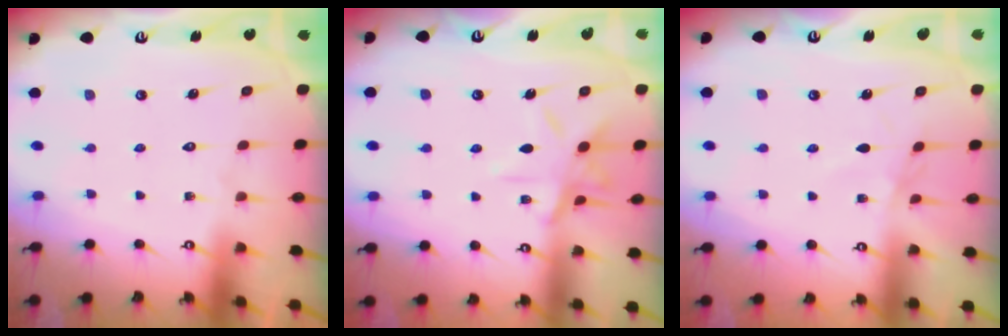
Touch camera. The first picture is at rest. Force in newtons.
{"total": 9.4, "press": 9.4, "slide": 0.6}
{"total": 1.8, "press": 1.7, "slide": 0.4}